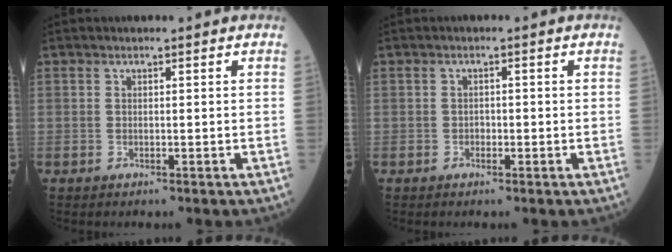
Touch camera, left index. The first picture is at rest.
{"total": 0.8, "force": [-0.5, 0.5, 0.4], "torque": [-0.002, 0.000, -0.012]}